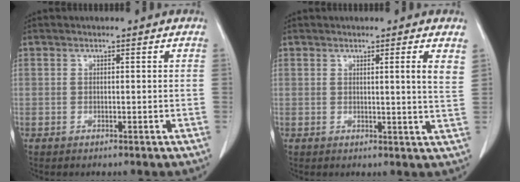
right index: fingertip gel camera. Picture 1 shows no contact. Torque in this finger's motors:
{"motor_torque": [0.02, -0.03, 0.12, 0.02]}